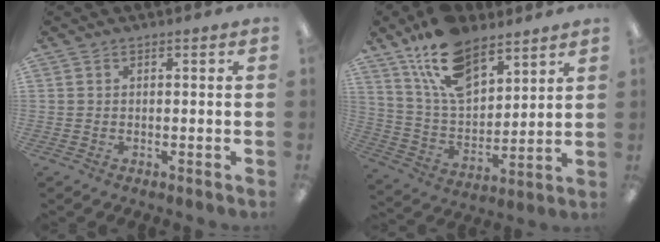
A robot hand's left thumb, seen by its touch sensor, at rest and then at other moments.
{"total": 17.0, "force": [11.6, 8.4, 9.1], "torque": [-0.175, -0.050, 0.214]}